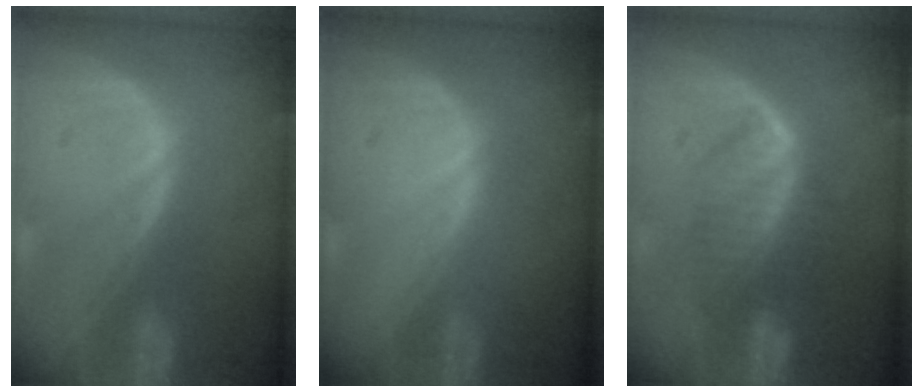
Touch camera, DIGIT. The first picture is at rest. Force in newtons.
{"total": 0.0}
{"total": 6.6, "press": 6.2, "slide": 2.3}